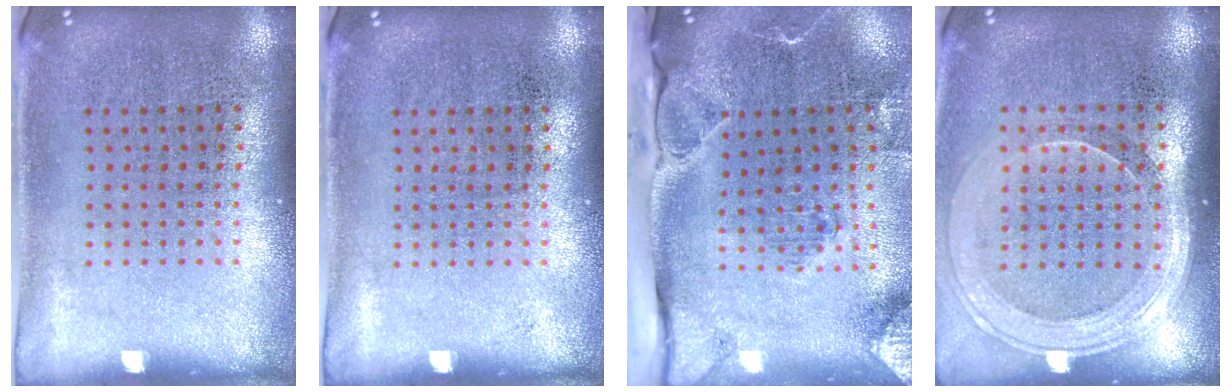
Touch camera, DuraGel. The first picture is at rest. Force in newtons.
{"total": 0.0}
{"total": 3.0, "press": 2.2, "slide": 2.0}
{"total": 1.8, "press": 1.7, "slide": 0.8}